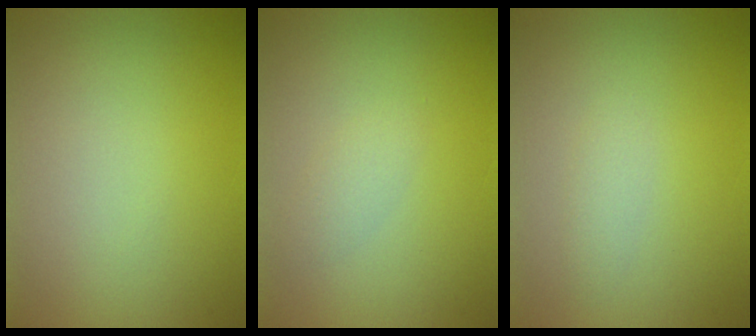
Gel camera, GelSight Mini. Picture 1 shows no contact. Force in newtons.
{"total": 1.1, "press": 1.1, "slide": 0.0}
{"total": 0.9, "press": 0.9, "slide": 0.0}